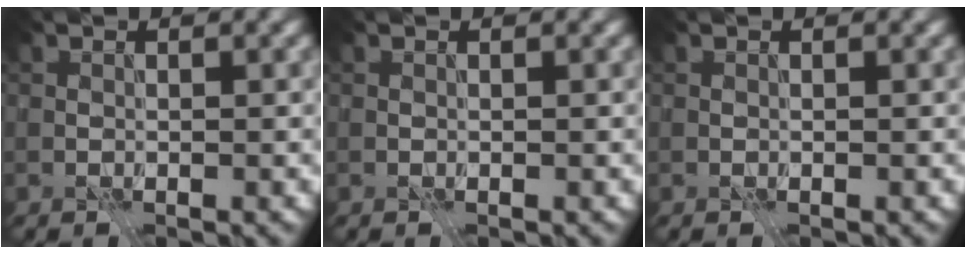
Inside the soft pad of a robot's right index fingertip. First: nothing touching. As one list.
[{"total": 0.0}, {"total": 0.0}]